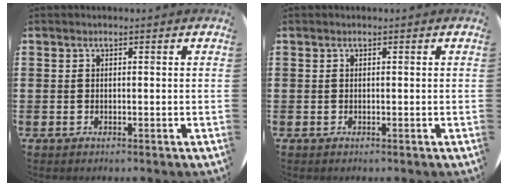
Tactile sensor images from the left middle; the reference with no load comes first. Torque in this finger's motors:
{"motor_torque": [0.00, 0.00, 0.00, 0.01]}